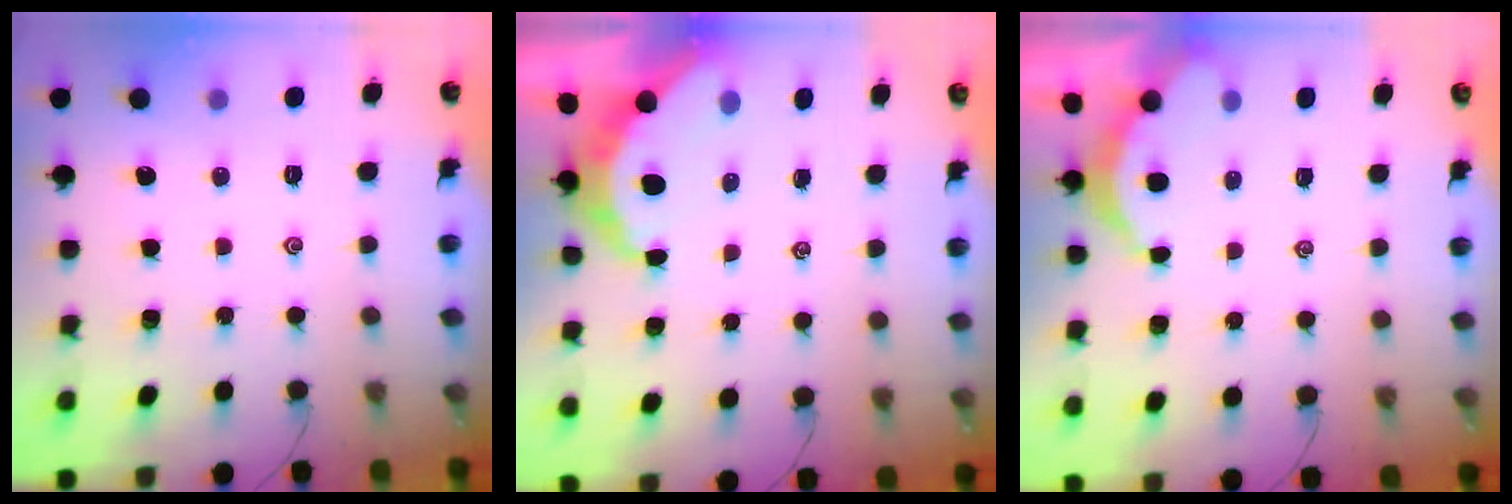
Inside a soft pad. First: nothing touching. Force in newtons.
{"total": 7.1, "press": 7.1, "slide": 0.9}
{"total": 2.1, "press": 2.0, "slide": 0.4}